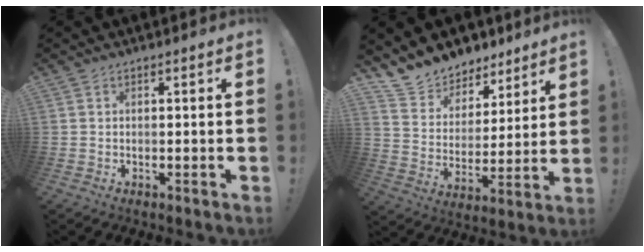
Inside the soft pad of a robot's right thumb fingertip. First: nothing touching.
{"total": 10.4, "force": [9.0, 5.1, 0.6], "torque": [-0.030, -0.081, 0.171]}